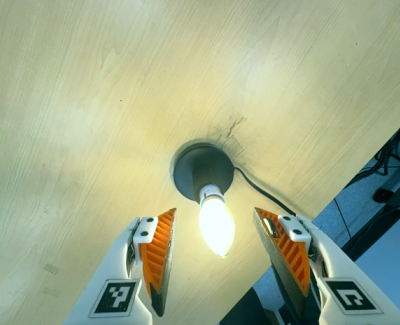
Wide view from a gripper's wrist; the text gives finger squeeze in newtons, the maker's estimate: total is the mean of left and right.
{"total": 0.0}